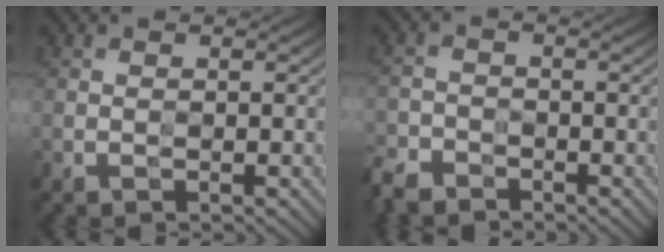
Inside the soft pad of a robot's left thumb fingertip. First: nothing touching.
{"total": 3.5, "force": [-3.2, 1.3, 0.5], "torque": [-0.011, -0.008, -0.075]}